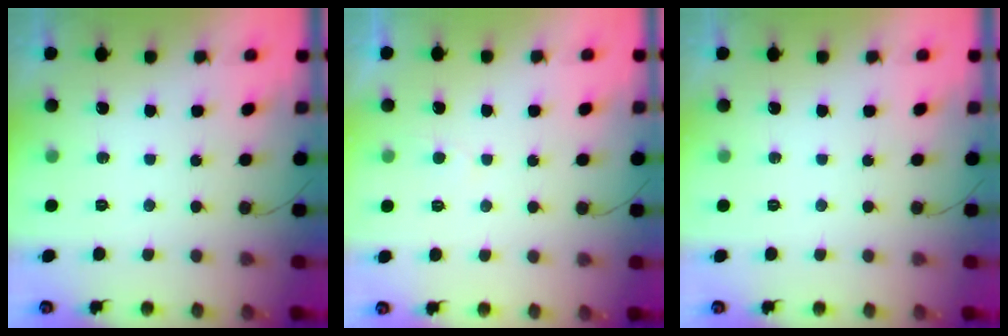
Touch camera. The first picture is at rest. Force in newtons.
{"total": 2.6, "press": 2.6, "slide": 0.2}
{"total": 0.0}